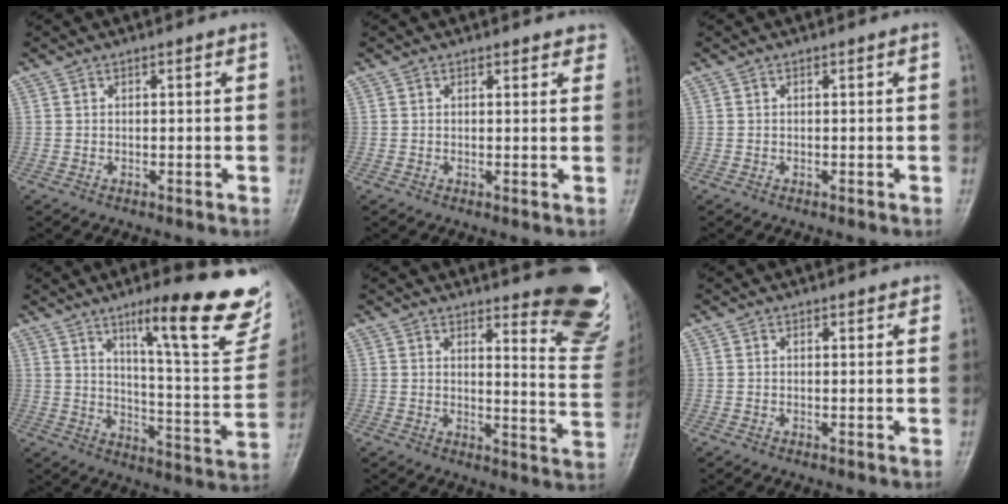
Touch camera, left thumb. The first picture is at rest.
{"total": 2.8, "force": [2.4, 1.2, 0.8], "torque": [0.019, -0.007, 0.016]}
{"total": 0.0}
{"total": 22.4, "force": [14.0, 4.2, 17.0], "torque": [-0.194, -0.067, 0.205]}
{"total": 17.2, "force": [12.9, 4.1, 10.7], "torque": [-0.090, -0.113, 0.140]}
{"total": 1.3, "force": [1.0, 0.6, 0.5], "torque": [0.001, -0.003, 0.008]}